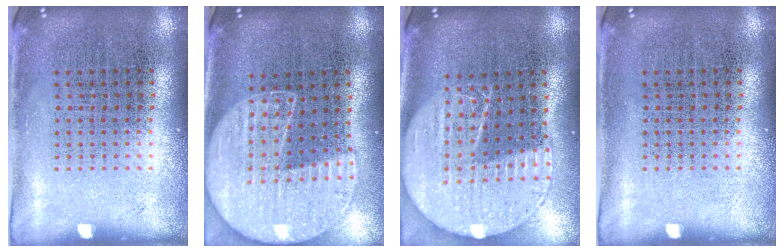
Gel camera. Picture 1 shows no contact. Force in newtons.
{"total": 1.7, "press": 1.6, "slide": 0.7}
{"total": 2.1, "press": 1.8, "slide": 1.0}
{"total": 0.0}